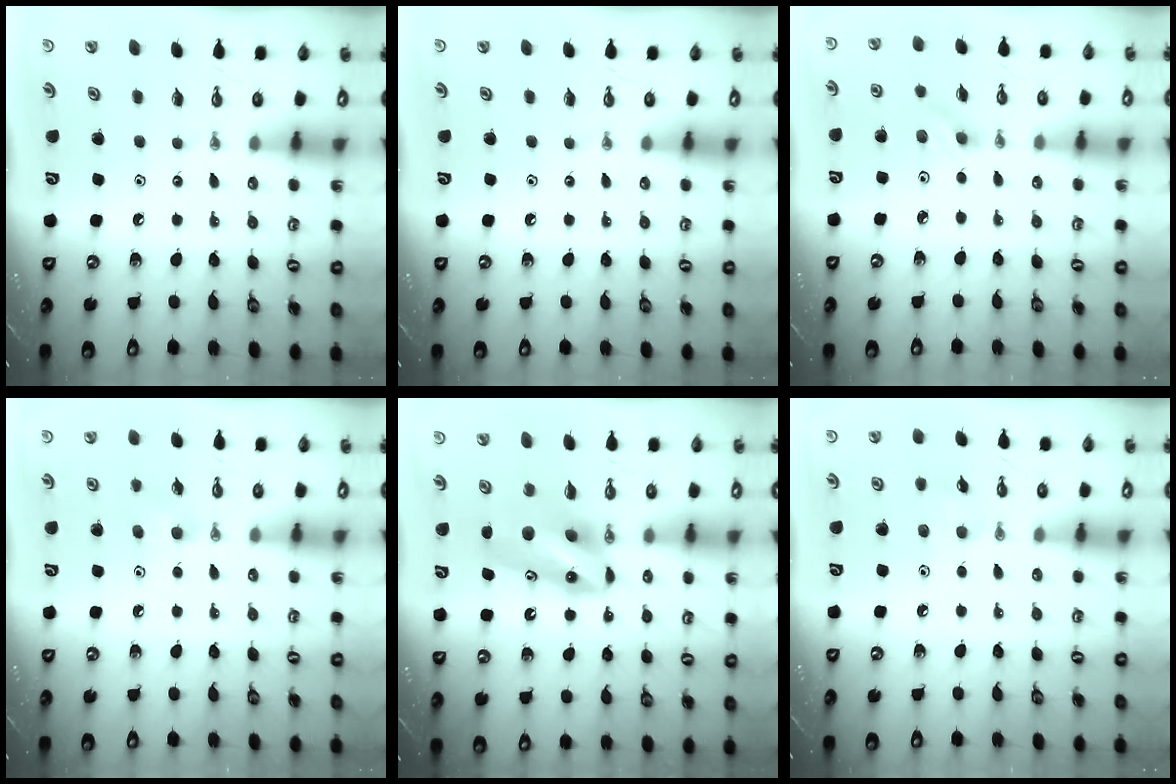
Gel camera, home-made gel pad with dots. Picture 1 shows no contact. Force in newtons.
{"total": 0.0}
{"total": 4.3, "press": 3.9, "slide": 1.9}
{"total": 5.2, "press": 4.9, "slide": 1.7}
{"total": 11.2, "press": 8.9, "slide": 6.8}
{"total": 5.6, "press": 5.3, "slide": 1.9}